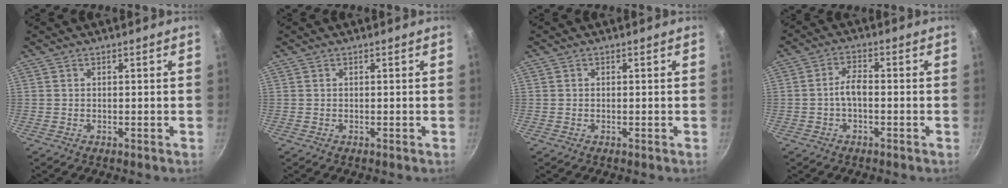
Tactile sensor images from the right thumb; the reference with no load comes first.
{"total": 0.0}
{"total": 0.0}
{"total": 3.9, "force": [-1.0, 1.9, 3.3], "torque": [-0.060, 0.023, -0.023]}